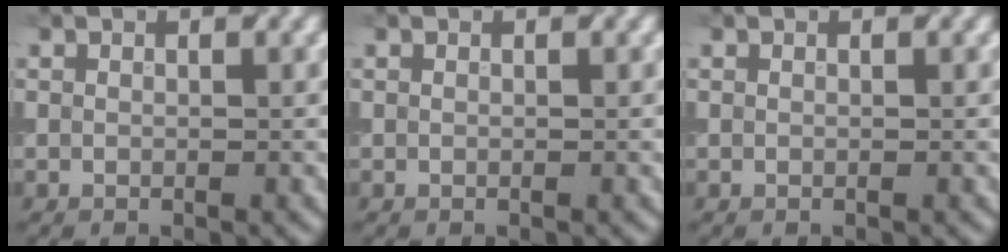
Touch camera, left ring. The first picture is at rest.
{"total": 0.0}
{"total": 0.0}